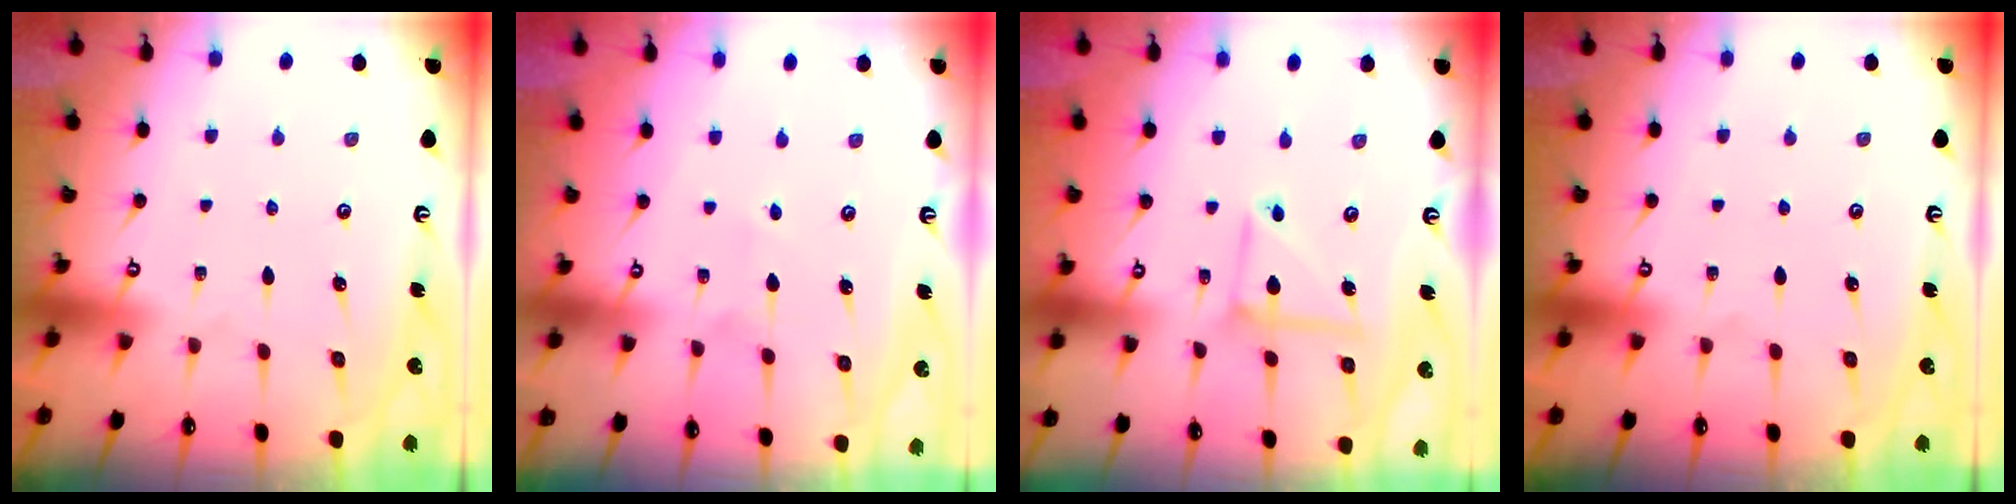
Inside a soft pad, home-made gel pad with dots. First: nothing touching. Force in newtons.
{"total": 2.7, "press": 2.6, "slide": 0.9}
{"total": 7.2, "press": 7.2, "slide": 0.6}
{"total": 0.0}